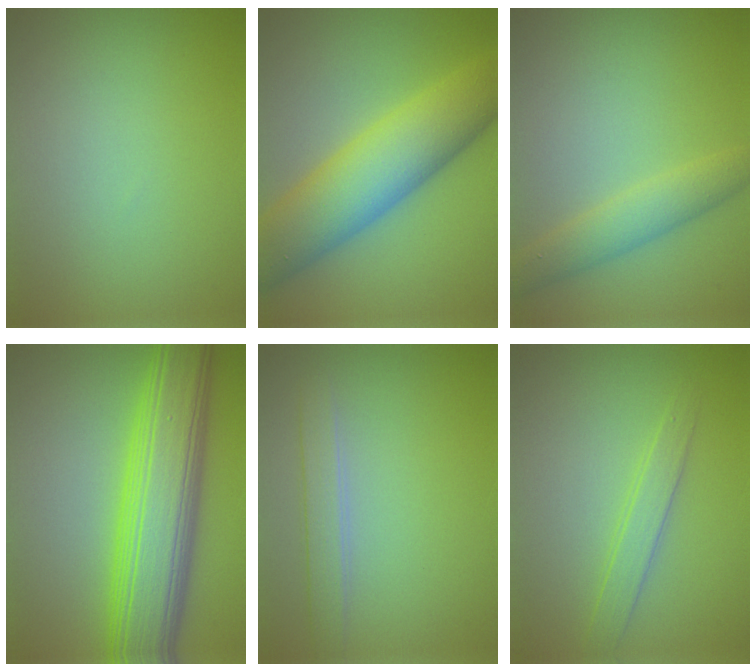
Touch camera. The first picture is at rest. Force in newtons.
{"total": 10.1, "press": 10.1, "slide": 0.3}
{"total": 3.2, "press": 3.2, "slide": 0.1}
{"total": 10.7, "press": 10.7, "slide": 0.1}
{"total": 2.2, "press": 2.2, "slide": 0.1}
{"total": 2.0, "press": 2.0, "slide": 0.0}